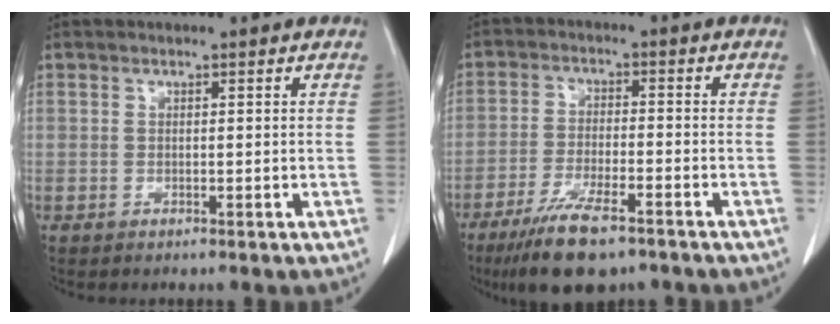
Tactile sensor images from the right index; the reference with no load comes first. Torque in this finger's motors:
{"motor_torque": [1.18, -0.96, 0.24, 0.12]}